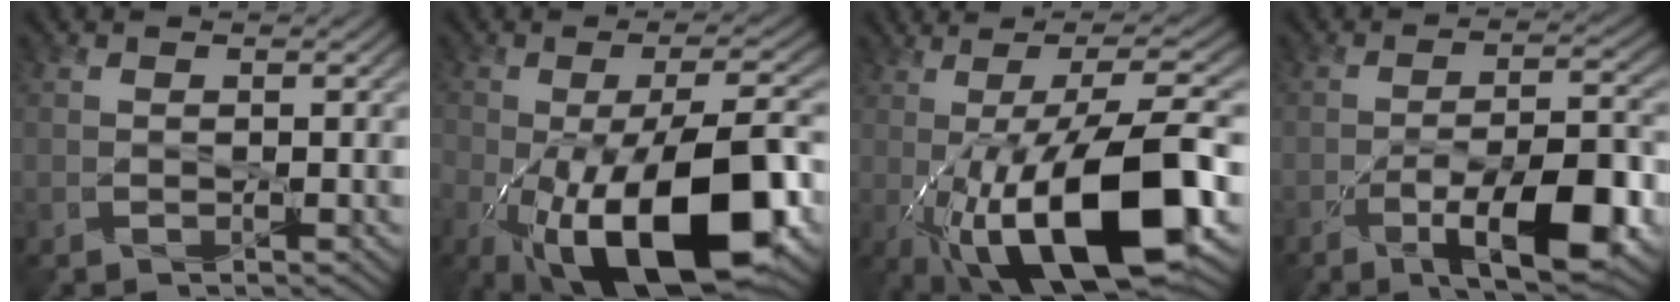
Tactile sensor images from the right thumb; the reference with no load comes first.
{"total": 18.4, "force": [-6.5, 8.1, 15.2], "torque": [-0.257, -0.039, -0.094]}
{"total": 18.0, "force": [-4.4, 5.4, 16.6], "torque": [-0.261, 0.012, -0.071]}
{"total": 11.2, "force": [-5.5, 3.4, 9.1], "torque": [-0.146, -0.002, -0.090]}